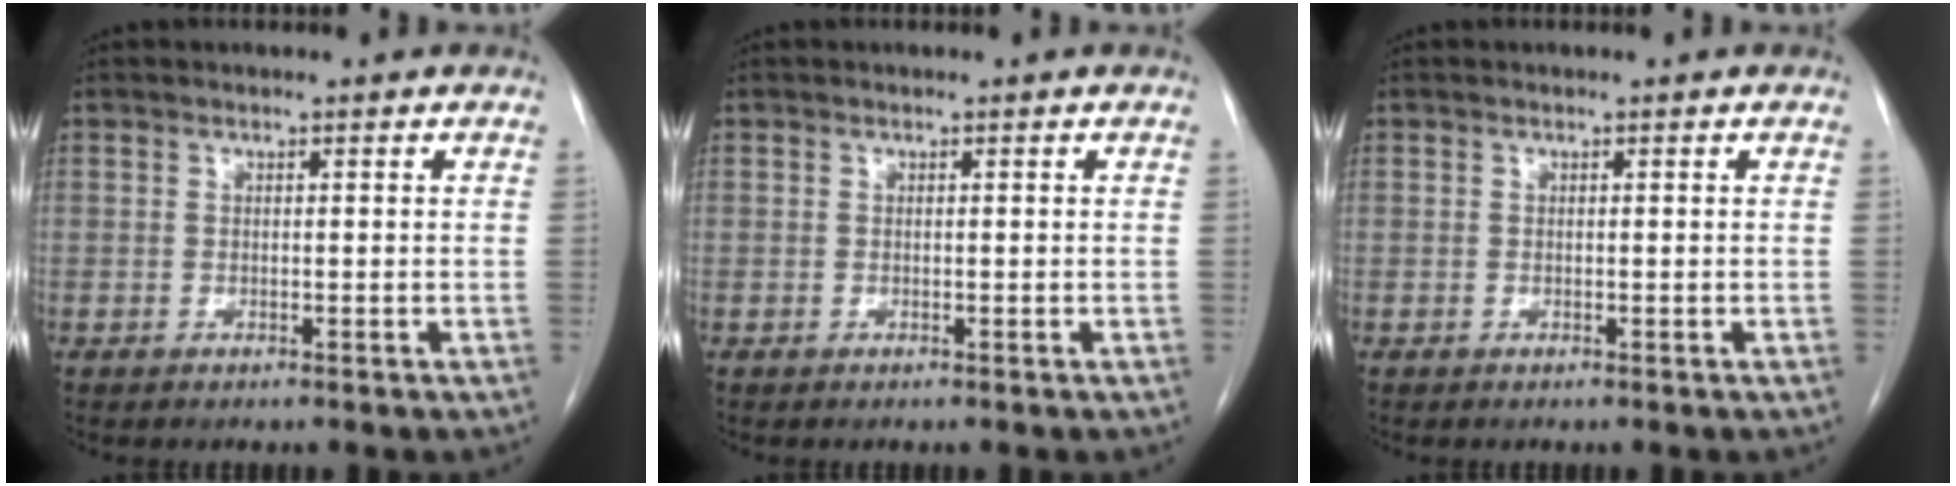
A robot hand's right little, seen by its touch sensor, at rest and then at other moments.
{"total": 0.0}
{"total": 0.0}